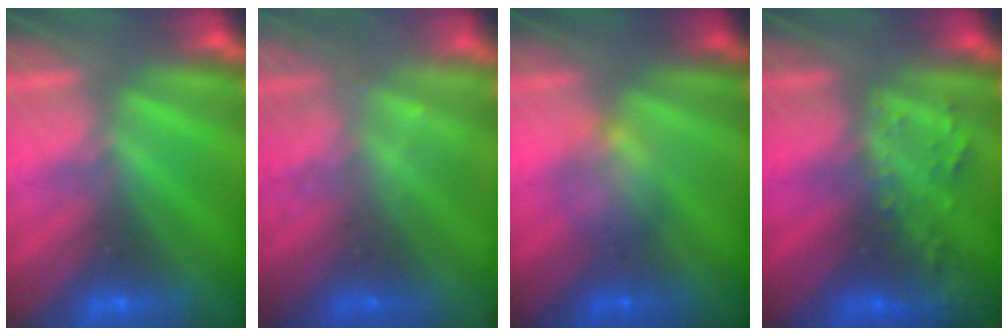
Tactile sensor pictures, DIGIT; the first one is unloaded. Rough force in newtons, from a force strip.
{"total": 2.3}
{"total": 2.1}
{"total": 2.7}